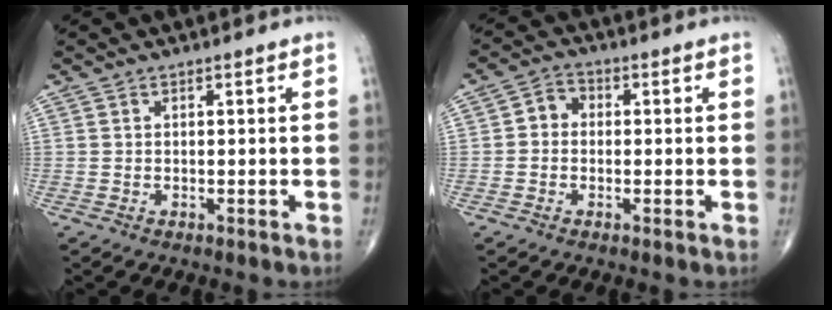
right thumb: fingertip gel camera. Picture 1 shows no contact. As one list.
[{"total": 3.6, "force": [-0.2, 3.1, 1.9], "torque": [-0.016, 0.015, -0.015]}]